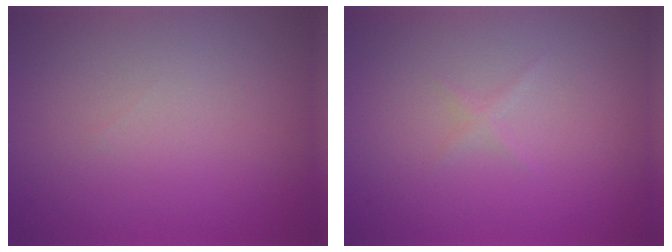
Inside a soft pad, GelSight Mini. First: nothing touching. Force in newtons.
{"total": 0.5, "press": 0.5, "slide": 0.0}